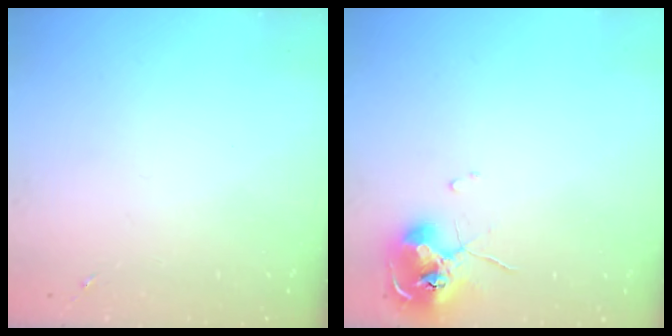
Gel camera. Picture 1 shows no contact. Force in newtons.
{"total": 10.0, "press": 9.9, "slide": 1.4}